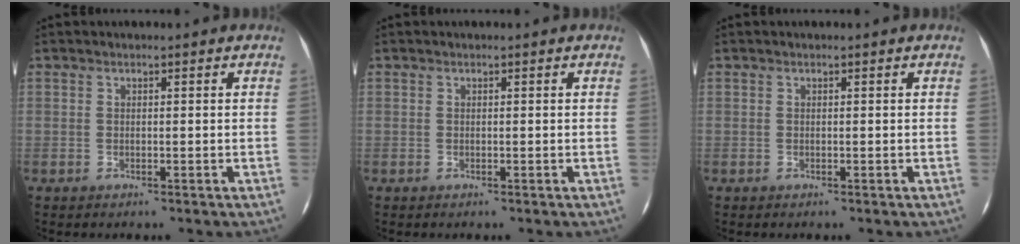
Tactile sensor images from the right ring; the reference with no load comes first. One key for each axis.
{"total": 0.0}
{"total": 0.0}